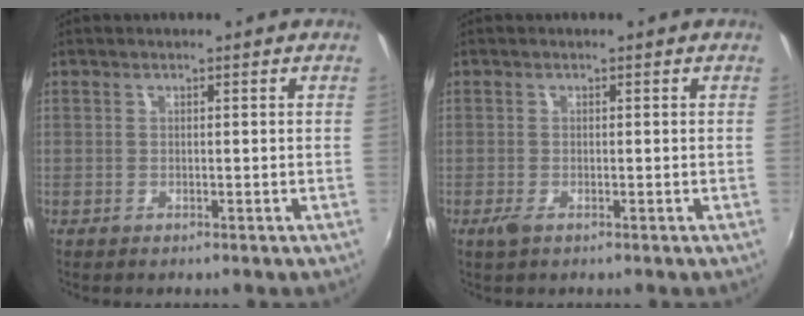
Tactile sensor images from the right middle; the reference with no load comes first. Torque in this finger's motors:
{"motor_torque": [0.24, -0.40, 0.06, 0.05]}